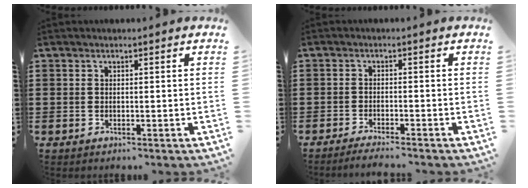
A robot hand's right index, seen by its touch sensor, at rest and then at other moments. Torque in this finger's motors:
{"motor_torque": [0.05, 0.17, 0.07, 0.00]}